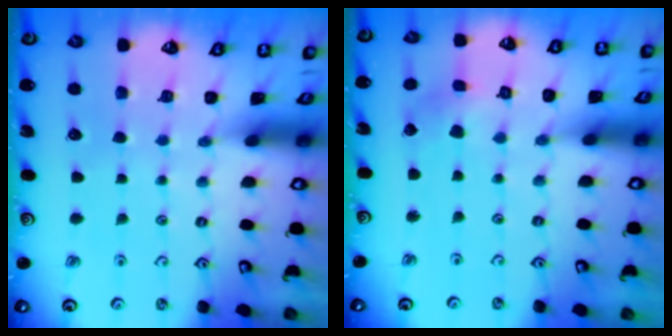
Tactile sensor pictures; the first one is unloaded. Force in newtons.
{"total": 2.0, "press": 1.9, "slide": 0.3}